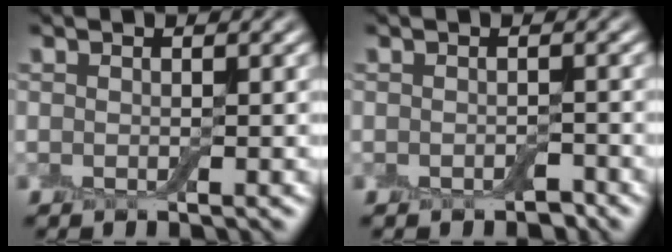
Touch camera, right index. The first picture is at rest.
{"total": 0.9, "force": [-0.6, 0.5, 0.5], "torque": [-0.007, -0.002, -0.009]}